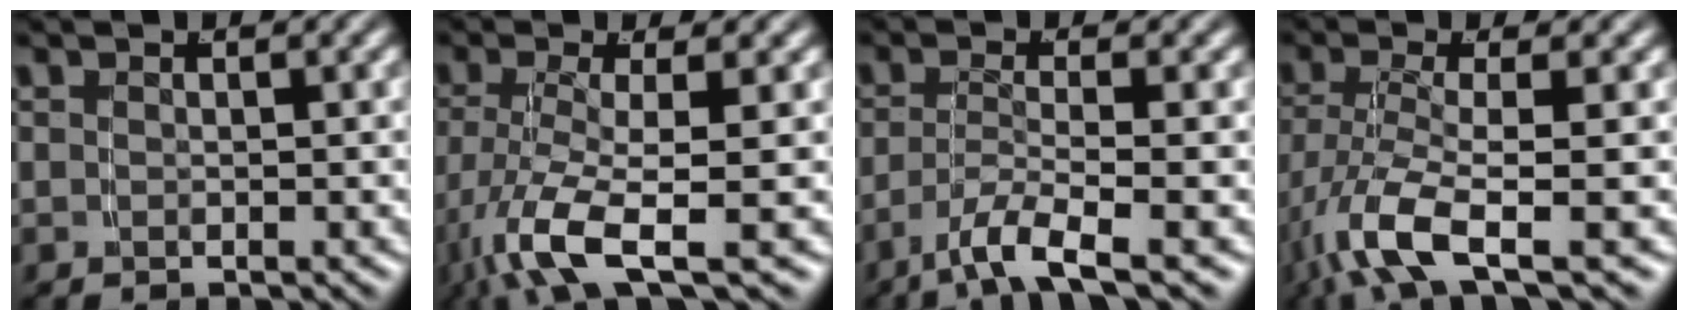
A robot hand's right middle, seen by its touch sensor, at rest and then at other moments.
{"total": 6.6, "force": [-3.2, 2.0, 5.4], "torque": [-0.114, -0.032, -0.035]}
{"total": 4.4, "force": [-2.7, 0.5, 3.4], "torque": [-0.066, -0.014, -0.038]}
{"total": 5.7, "force": [-2.3, 1.7, 4.9], "torque": [-0.110, -0.029, -0.024]}